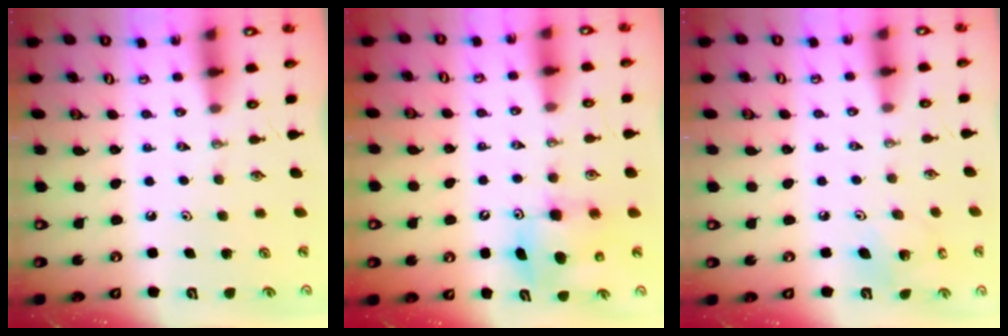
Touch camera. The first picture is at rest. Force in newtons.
{"total": 7.4, "press": 7.4, "slide": 0.6}
{"total": 6.5, "press": 6.1, "slide": 2.4}